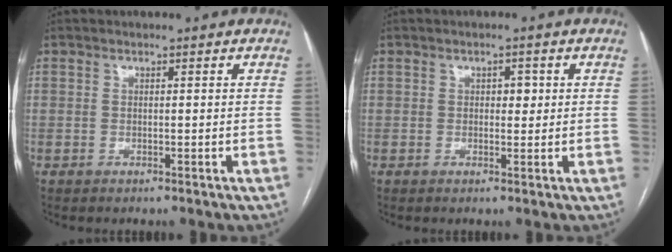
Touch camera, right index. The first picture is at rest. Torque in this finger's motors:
{"motor_torque": [0.24, 0.09, 0.10, 0.02]}